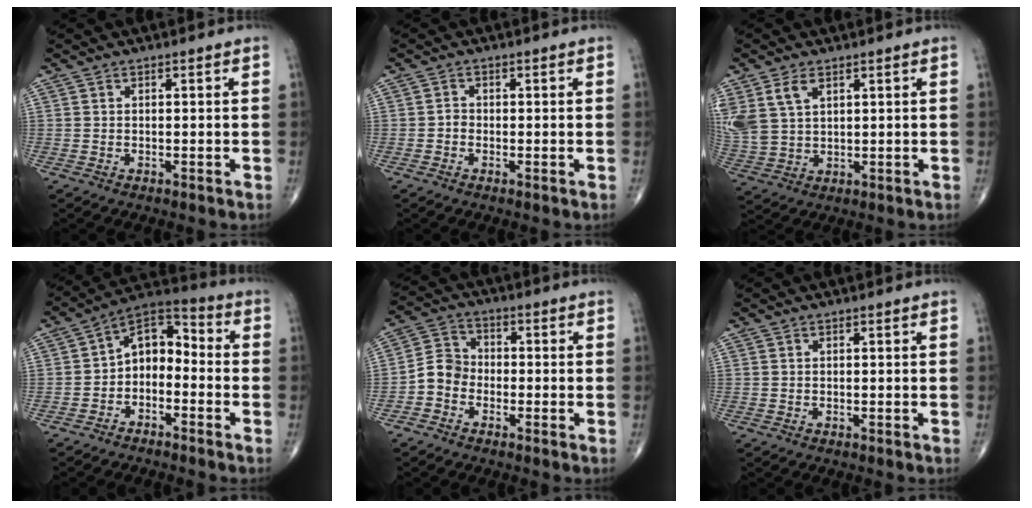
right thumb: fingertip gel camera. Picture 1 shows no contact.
{"total": 1.1, "force": [-0.3, 0.8, 0.6], "torque": [-0.007, 0.001, -0.011]}
{"total": 8.9, "force": [3.9, 5.5, 5.8], "torque": [-0.132, -0.003, 0.092]}
{"total": 9.1, "force": [-2.3, 6.1, 6.4], "torque": [-0.075, 0.054, -0.059]}
{"total": 5.4, "force": [-2.2, 4.4, 2.1], "torque": [-0.021, 0.022, -0.057]}
{"total": 0.0}